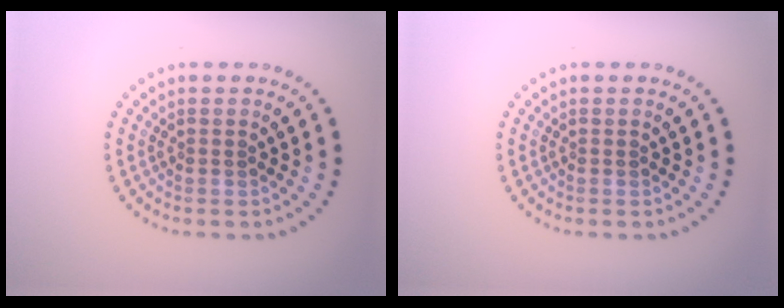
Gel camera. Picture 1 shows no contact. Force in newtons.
{"total": 0.0}